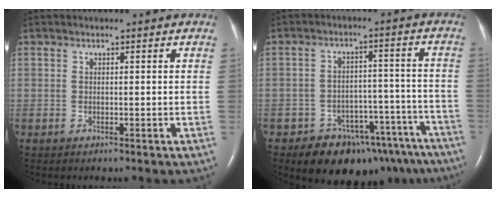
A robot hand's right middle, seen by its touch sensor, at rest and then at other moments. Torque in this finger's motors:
{"motor_torque": [1.11, -1.02, 0.36, 0.11]}